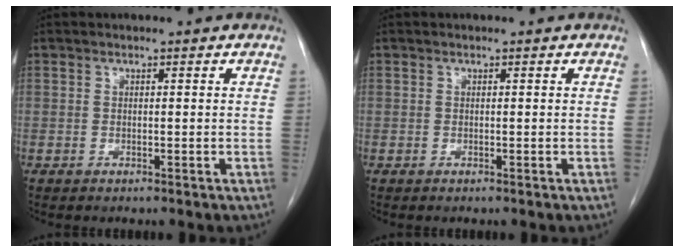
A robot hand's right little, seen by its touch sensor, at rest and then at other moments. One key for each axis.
{"total": 0.0}